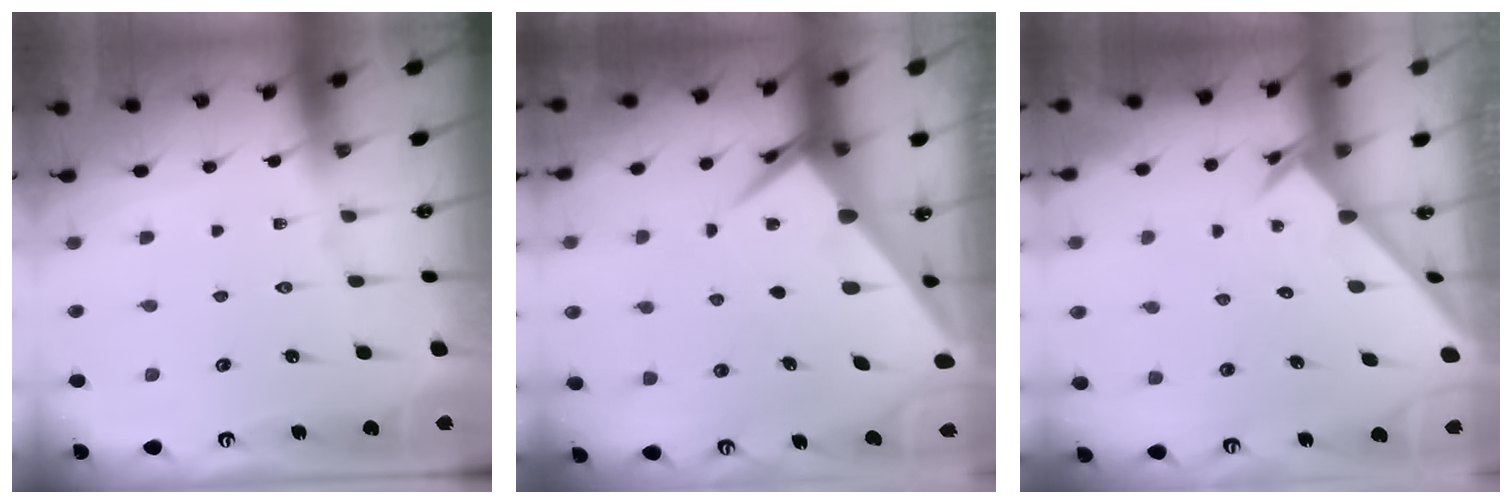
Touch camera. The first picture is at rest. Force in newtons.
{"total": 7.1, "press": 7.1, "slide": 0.5}
{"total": 2.6, "press": 2.6, "slide": 0.2}